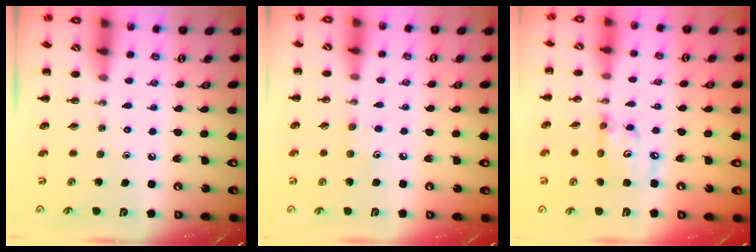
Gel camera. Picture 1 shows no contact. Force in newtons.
{"total": 5.1, "press": 4.9, "slide": 1.5}
{"total": 7.7, "press": 7.6, "slide": 1.4}